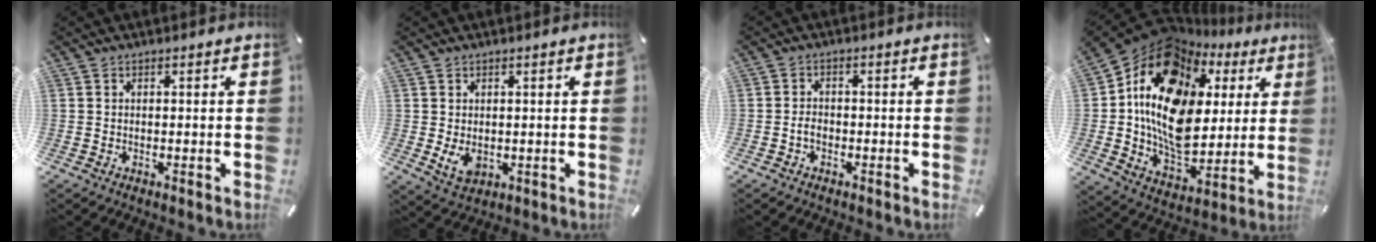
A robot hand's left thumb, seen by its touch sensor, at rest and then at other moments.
{"total": 4.4, "force": [-0.1, 3.3, 2.9], "torque": [-0.064, -0.006, -0.002]}
{"total": 2.5, "force": [-1.0, 1.8, 1.5], "torque": [-0.030, 0.007, -0.019]}
{"total": 18.8, "force": [4.5, 13.7, 12.0], "torque": [-0.239, -0.048, 0.067]}